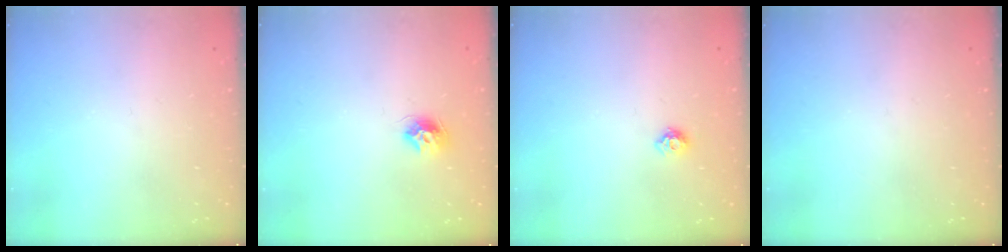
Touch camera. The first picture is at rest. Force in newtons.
{"total": 8.4, "press": 8.3, "slide": 0.7}
{"total": 6.1, "press": 6.0, "slide": 0.9}
{"total": 0.0}